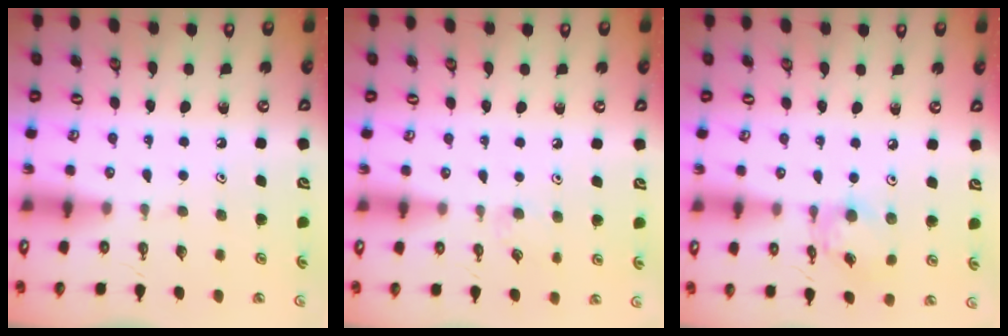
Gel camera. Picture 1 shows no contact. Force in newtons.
{"total": 4.0, "press": 4.0, "slide": 0.5}
{"total": 10.6, "press": 10.6, "slide": 0.9}